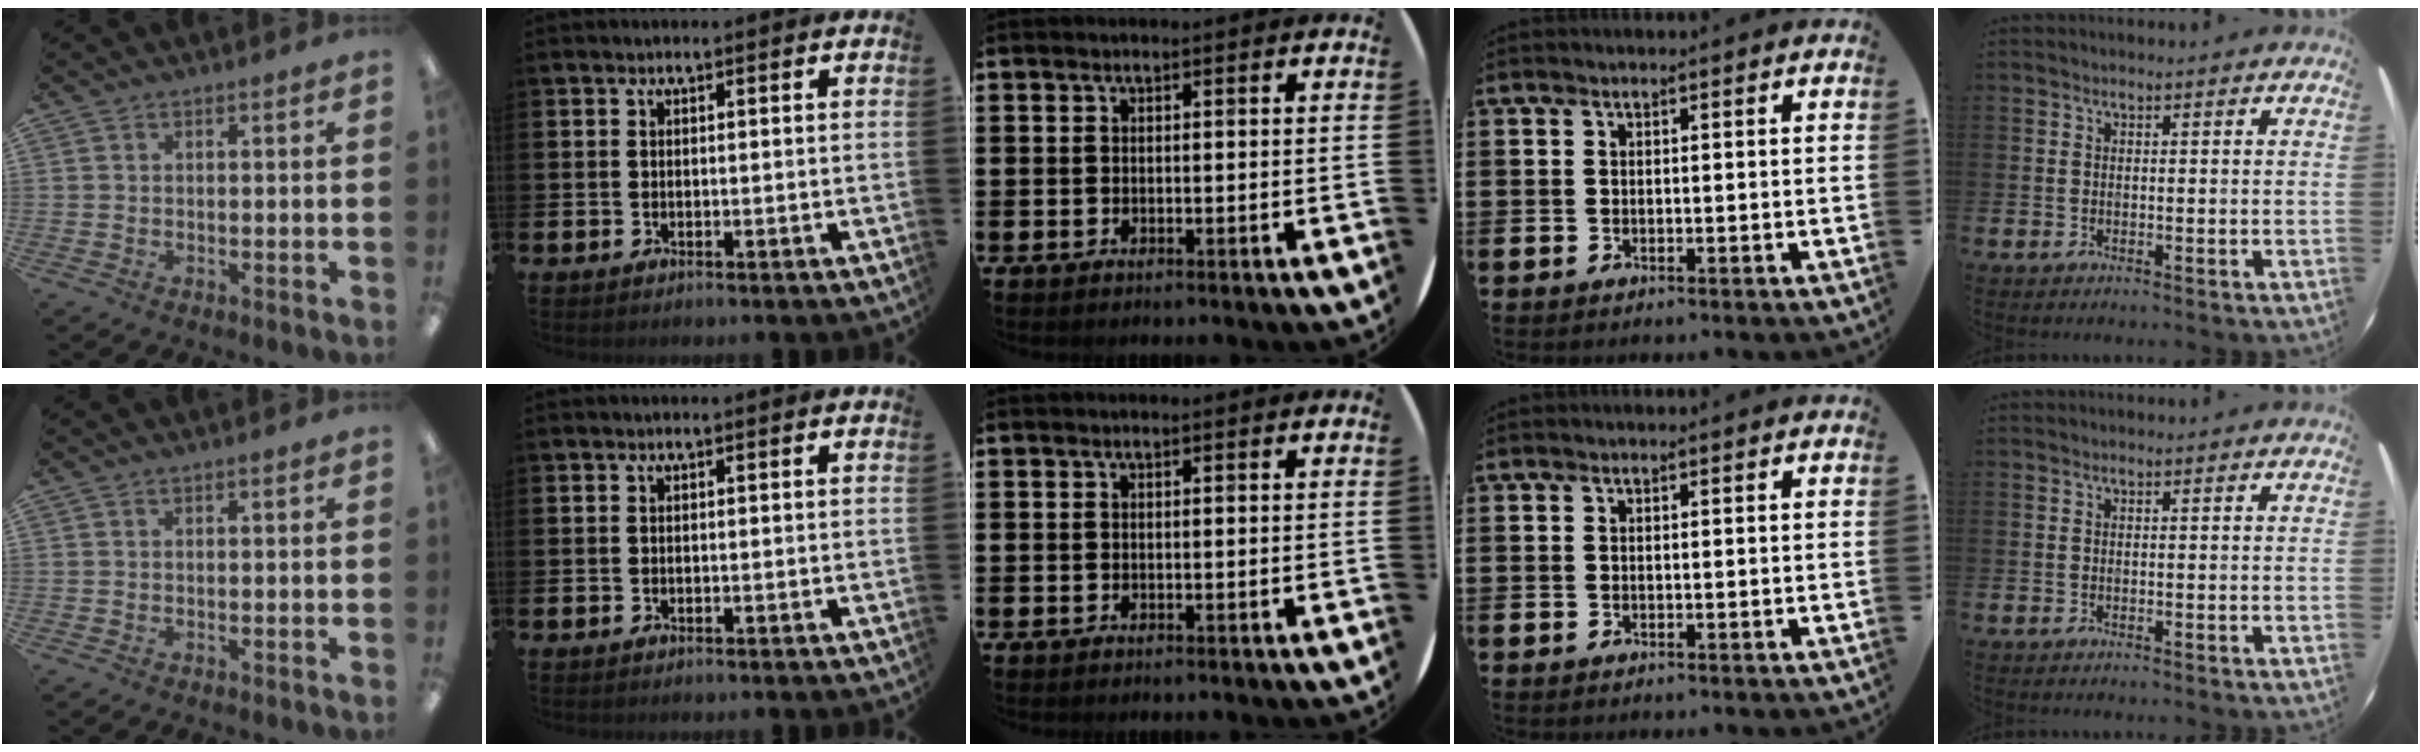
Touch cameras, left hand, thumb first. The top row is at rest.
{}